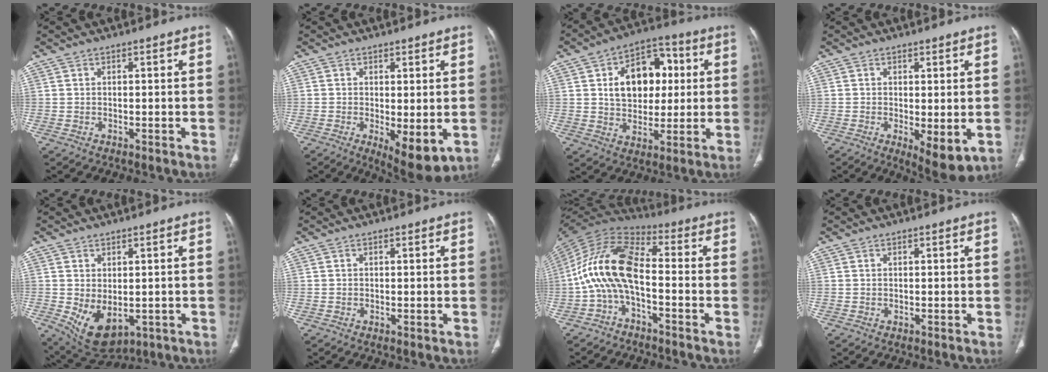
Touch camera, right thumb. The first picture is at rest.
{"total": 7.7, "force": [-1.6, 2.9, 7.0], "torque": [-0.101, -0.023, -0.016]}
{"total": 14.9, "force": [2.9, 10.4, 10.2], "torque": [-0.112, 0.013, 0.045]}
{"total": 6.6, "force": [-1.3, 2.5, 6.0], "torque": [-0.089, -0.022, -0.013]}
{"total": 8.5, "force": [-1.5, 5.3, 6.5], "torque": [-0.099, -0.007, 0.002]}
{"total": 0.0}
{"total": 13.5, "force": [-2.9, 6.5, 11.5], "torque": [-0.224, 0.065, -0.068]}
{"total": 0.0}